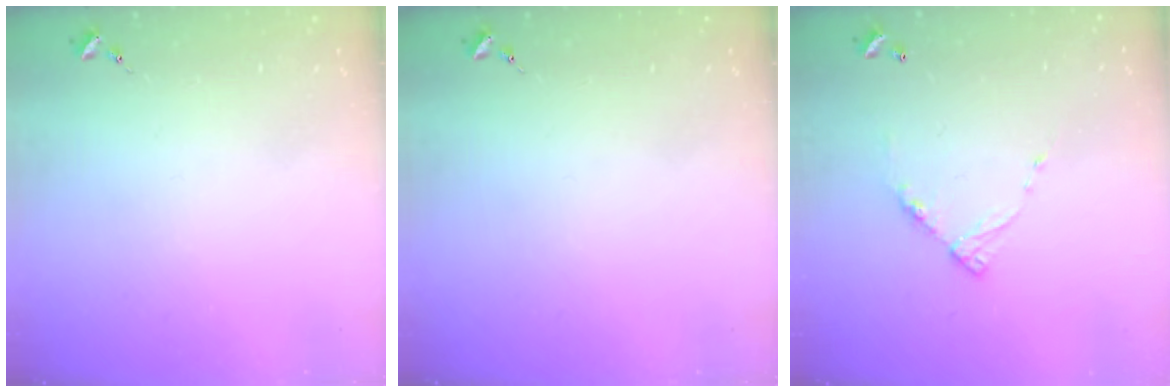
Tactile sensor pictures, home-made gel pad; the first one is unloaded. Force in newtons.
{"total": 0.0}
{"total": 8.8, "press": 8.8, "slide": 0.5}